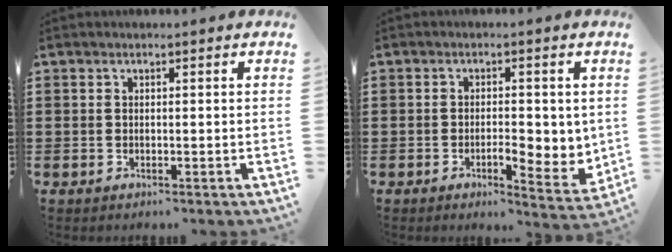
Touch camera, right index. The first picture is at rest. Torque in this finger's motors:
{"motor_torque": [0.20, 0.05, 0.50, 0.05]}